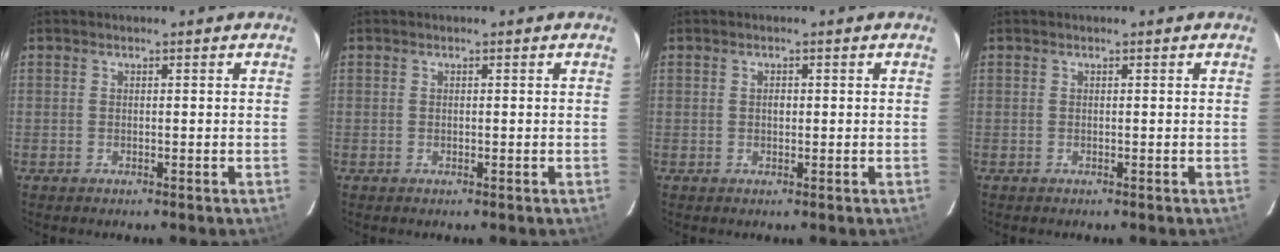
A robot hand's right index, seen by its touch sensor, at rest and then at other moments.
{"total": 0.0}
{"total": 1.0, "force": [0.1, 0.8, 0.7], "torque": [-0.011, 0.004, 0.001]}
{"total": 0.0}